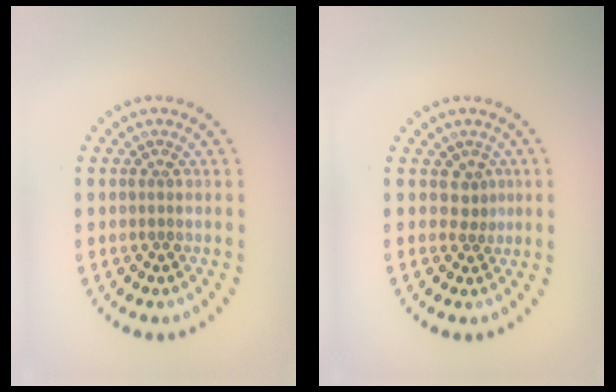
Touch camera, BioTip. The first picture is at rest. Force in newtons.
{"total": 1.5, "press": 1.0, "slide": 1.2}